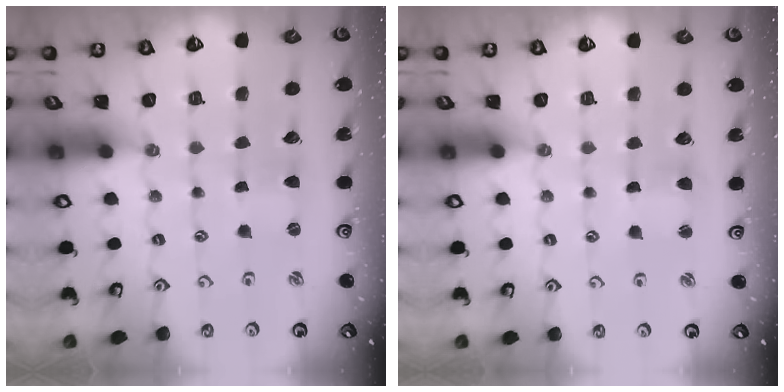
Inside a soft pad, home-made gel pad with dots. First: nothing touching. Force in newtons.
{"total": 2.2, "press": 2.2, "slide": 0.3}